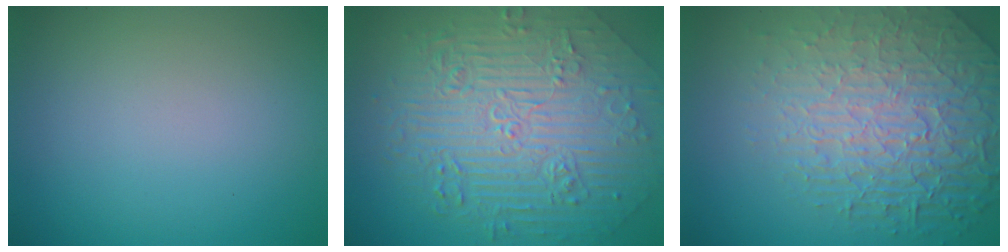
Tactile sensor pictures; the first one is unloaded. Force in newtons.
{"total": 10.9, "press": 7.3, "slide": 8.1}
{"total": 8.0, "press": 5.9, "slide": 5.3}